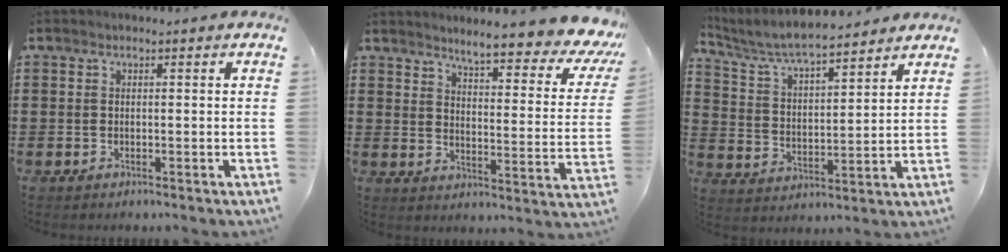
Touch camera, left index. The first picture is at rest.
{"total": 6.3, "force": [5.6, -0.3, 2.9], "torque": [-0.057, -0.052, 0.087]}
{"total": 6.2, "force": [5.8, 0.3, 2.2], "torque": [-0.068, -0.035, 0.099]}